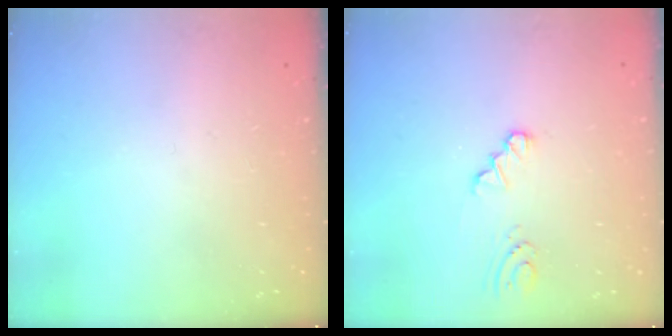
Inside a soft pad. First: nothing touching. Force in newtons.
{"total": 1.0, "press": 1.0, "slide": 0.2}